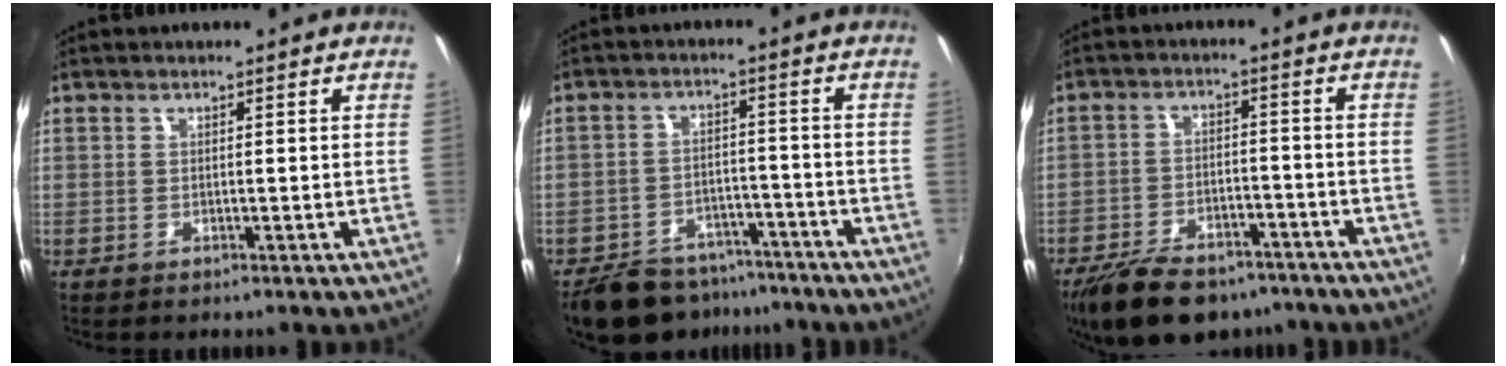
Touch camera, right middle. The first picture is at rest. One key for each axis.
{"total": 13.5, "fx": -10.9, "fy": 6.4, "fz": 4.8, "tx": -0.120, "ty": 0.003, "tz": -0.153}
{"total": 15.8, "fx": -12.0, "fy": 6.9, "fz": 7.6, "tx": -0.168, "ty": -0.016, "tz": -0.183}